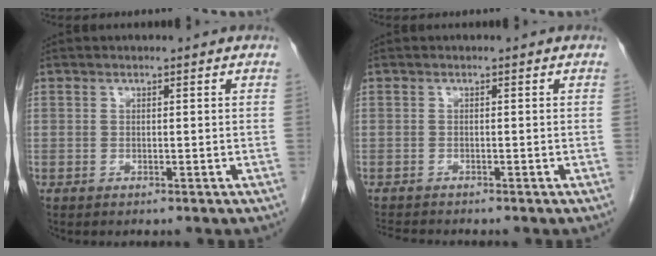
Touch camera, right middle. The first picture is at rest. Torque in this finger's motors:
{"motor_torque": [0.07, -0.02, 0.00, 0.00]}